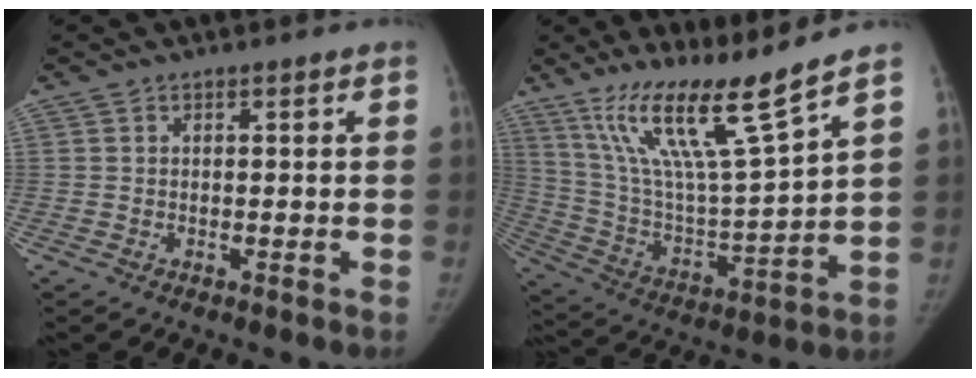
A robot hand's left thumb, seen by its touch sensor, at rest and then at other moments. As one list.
[{"total": 17.5, "force": [12.6, 0.6, 12.1], "torque": [-0.207, -0.073, 0.242]}]